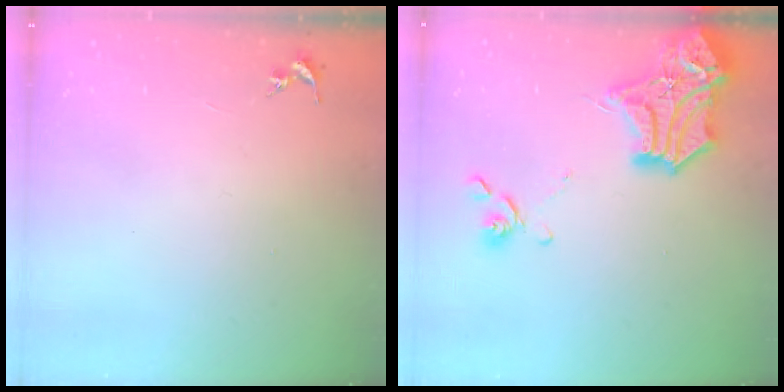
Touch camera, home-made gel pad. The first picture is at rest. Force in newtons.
{"total": 19.5, "press": 19.4, "slide": 2.1}